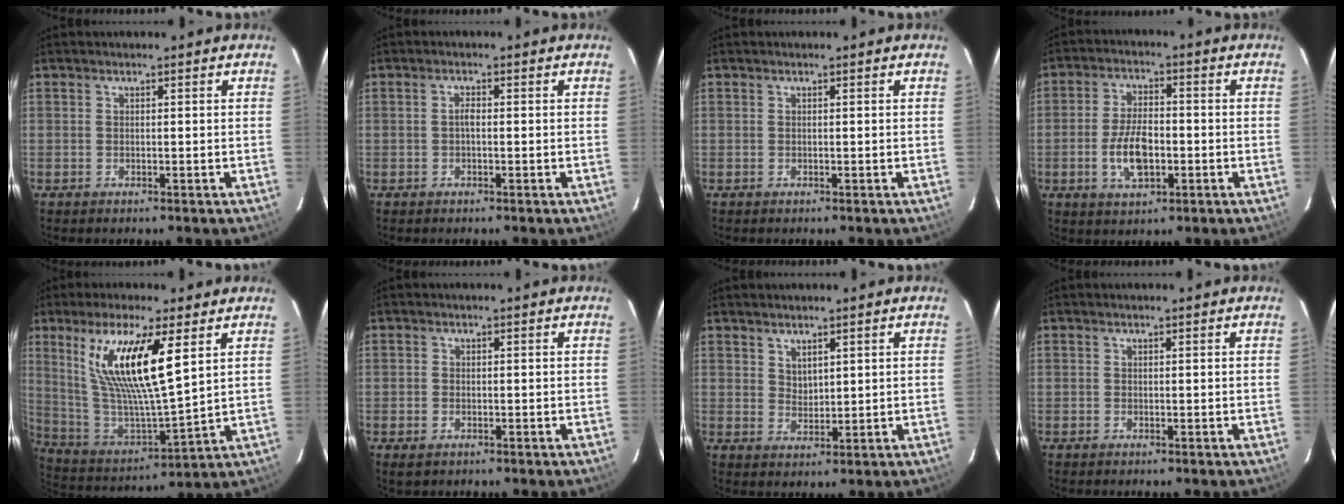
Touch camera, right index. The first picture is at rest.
{"total": 1.2, "force": [-0.2, 0.5, 1.1], "torque": [-0.021, 0.006, -0.005]}
{"total": 0.0}
{"total": 8.3, "force": [-2.3, 4.1, 6.9], "torque": [-0.138, 0.000, -0.036]}
{"total": 17.6, "force": [7.6, 3.4, 15.5], "torque": [-0.288, -0.006, 0.157]}
{"total": 2.0, "force": [-1.0, 1.4, 1.0], "torque": [-0.020, -0.005, -0.019]}
{"total": 2.8, "force": [2.1, 1.5, 1.1], "torque": [-0.014, -0.001, 0.039]}
{"total": 0.0}